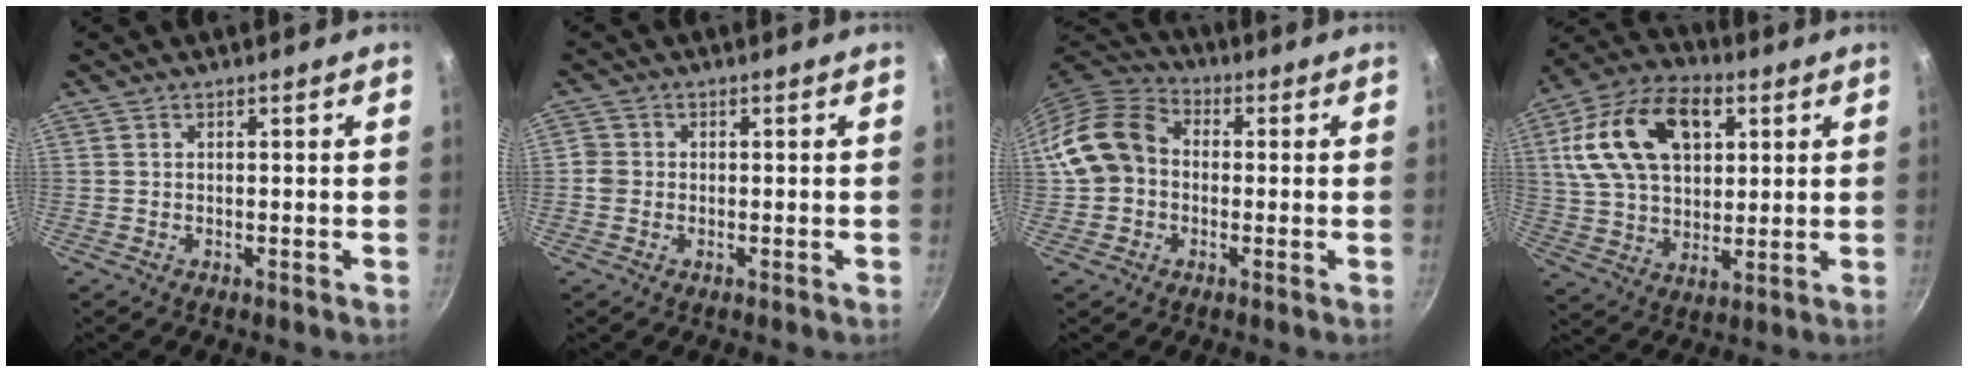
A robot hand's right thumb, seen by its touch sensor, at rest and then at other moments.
{"total": 2.1, "force": [-0.5, 2.0, 0.7], "torque": [-0.004, 0.010, -0.012]}
{"total": 12.1, "force": [-0.4, 9.8, 7.1], "torque": [-0.103, 0.031, -0.025]}
{"total": 20.5, "force": [6.2, 13.0, 14.6], "torque": [-0.247, 0.004, 0.103]}